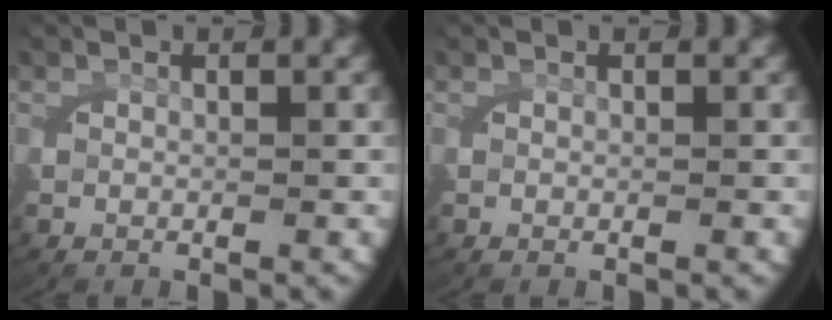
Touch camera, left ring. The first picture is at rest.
{"total": 0.0}